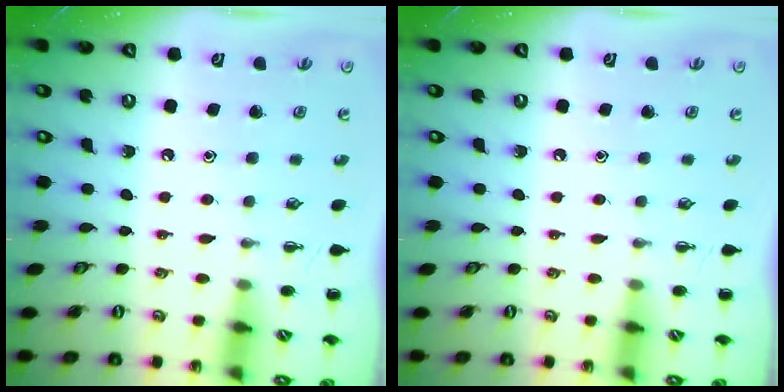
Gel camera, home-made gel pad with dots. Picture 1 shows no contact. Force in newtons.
{"total": 0.0}